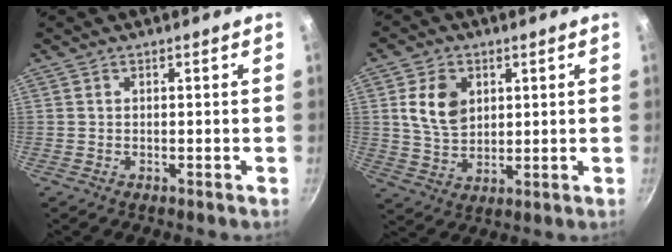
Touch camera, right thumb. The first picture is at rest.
{"total": 9.1, "force": [2.5, 6.6, 5.7], "torque": [-0.084, -0.012, 0.050]}